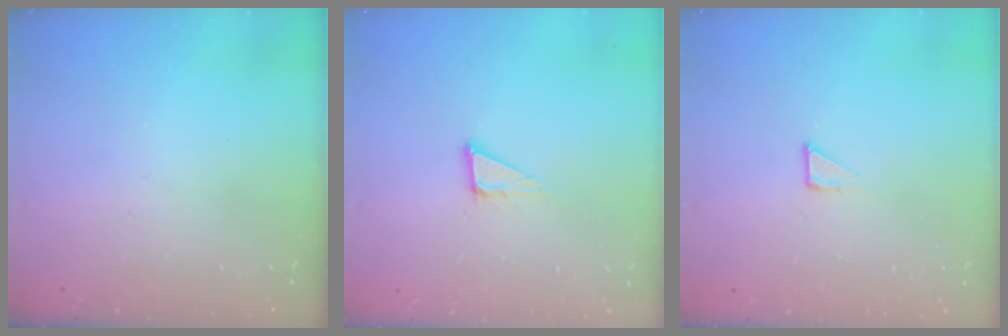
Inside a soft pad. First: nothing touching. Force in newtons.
{"total": 5.9, "press": 5.8, "slide": 1.3}
{"total": 2.3, "press": 2.3, "slide": 0.1}